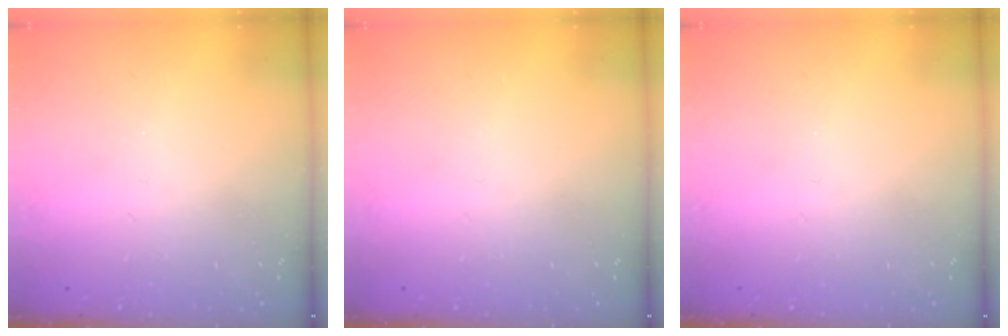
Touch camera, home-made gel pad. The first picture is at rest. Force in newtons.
{"total": 0.0}
{"total": 0.0}